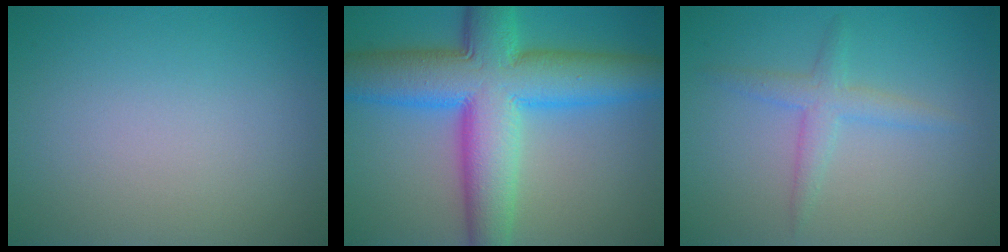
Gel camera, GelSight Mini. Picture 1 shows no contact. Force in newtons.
{"total": 12.3, "press": 12.3, "slide": 0.2}
{"total": 2.2, "press": 2.2, "slide": 0.2}